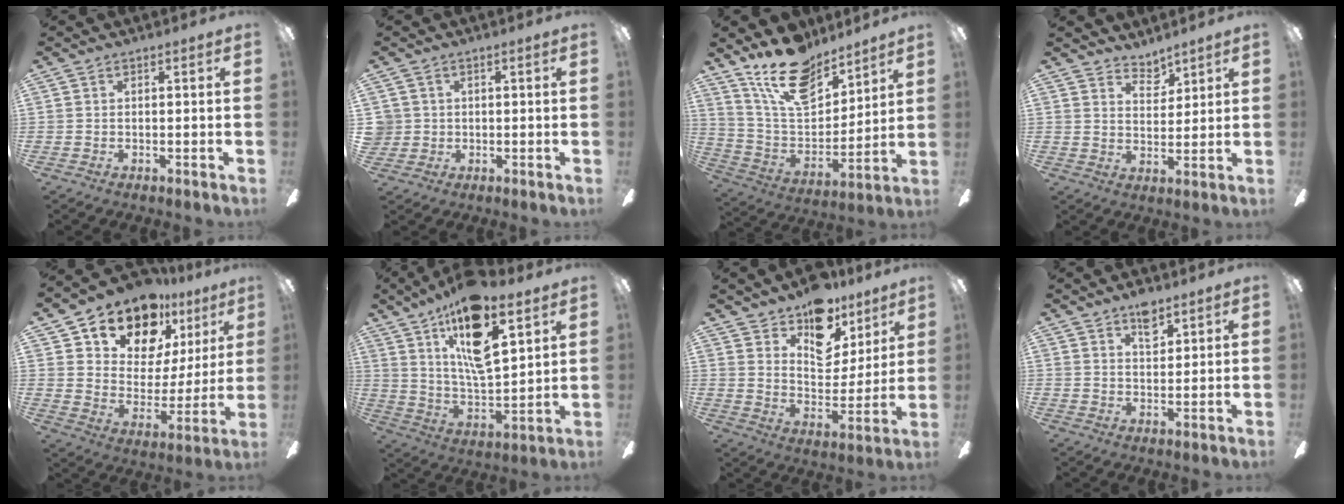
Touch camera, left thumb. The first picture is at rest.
{"total": 3.1, "force": [0.7, 3.1, 0.1], "torque": [-0.013, 0.007, 0.013]}
{"total": 17.9, "force": [13.4, 8.2, 8.5], "torque": [-0.162, -0.078, 0.245]}
{"total": 5.1, "force": [4.6, 2.1, 1.0], "torque": [-0.009, -0.030, 0.081]}
{"total": 16.1, "force": [12.1, 9.0, 5.5], "torque": [-0.104, -0.084, 0.222]}
{"total": 18.8, "force": [11.8, 6.2, 13.2], "torque": [-0.244, -0.054, 0.195]}
{"total": 13.5, "force": [10.3, 7.5, 4.5], "torque": [-0.070, -0.075, 0.195]}
{"total": 5.9, "force": [4.3, 2.9, 2.9], "torque": [-0.035, -0.018, 0.073]}